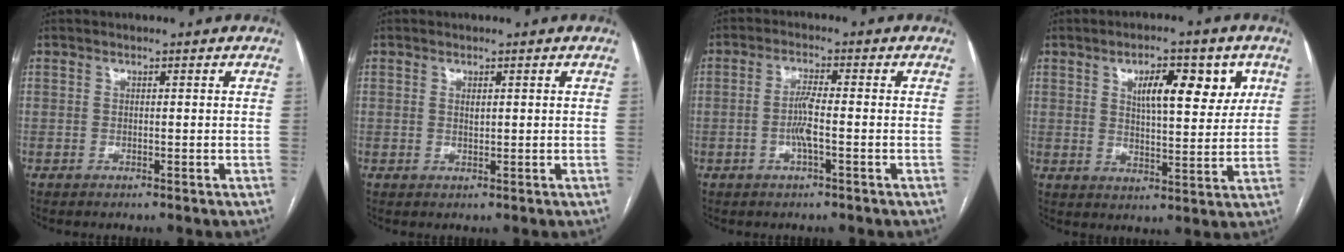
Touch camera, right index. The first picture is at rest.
{"total": 0.9, "force": [0.3, 0.3, 0.8], "torque": [-0.015, -0.003, 0.007]}
{"total": 3.9, "force": [-1.0, 0.2, 3.7], "torque": [-0.077, 0.002, -0.020]}
{"total": 9.4, "force": [3.9, 3.5, 7.8], "torque": [-0.114, 0.010, 0.061]}